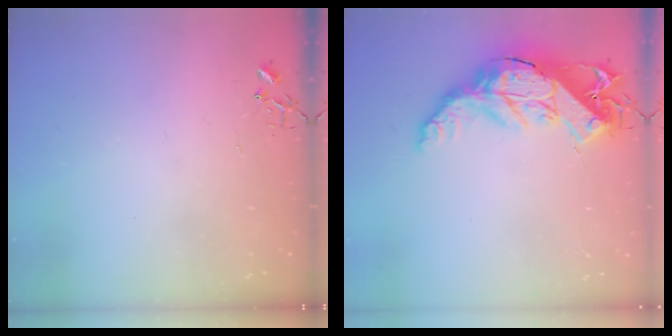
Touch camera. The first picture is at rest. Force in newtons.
{"total": 19.6, "press": 19.6, "slide": 1.2}